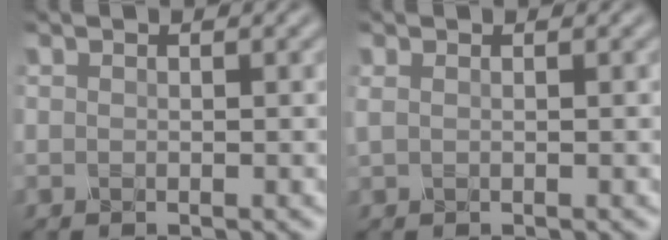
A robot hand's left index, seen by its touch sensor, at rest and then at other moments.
{"total": 0.7, "force": [0.4, 0.3, 0.5], "torque": [-0.012, 0.001, 0.005]}